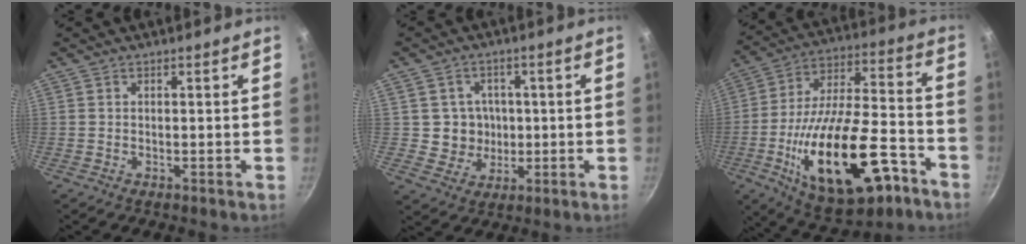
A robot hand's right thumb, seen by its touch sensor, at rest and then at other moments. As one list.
[{"total": 6.3, "force": [0.2, 6.2, 1.3], "torque": [0.017, 0.008, 0.009]}, {"total": 26.8, "force": [-10.9, 11.9, 21.4], "torque": [-0.336, 0.050, -0.160]}]